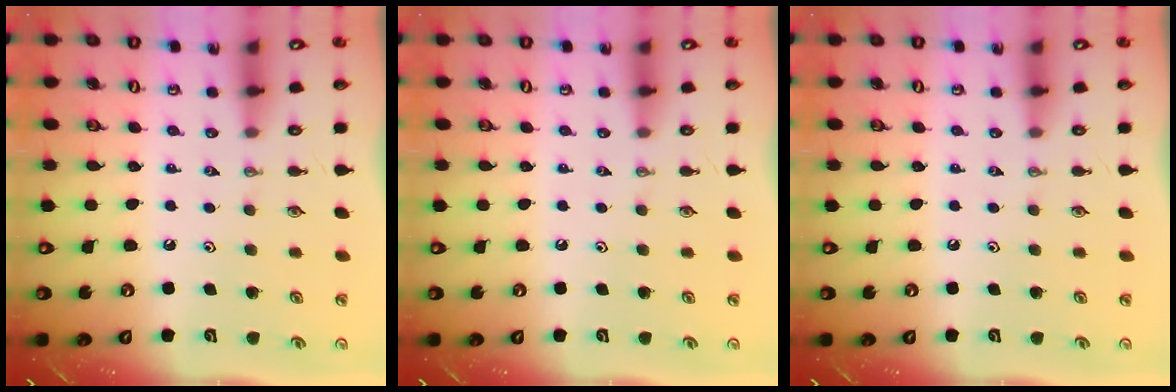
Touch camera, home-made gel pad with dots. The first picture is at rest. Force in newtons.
{"total": 0.0}
{"total": 0.0}